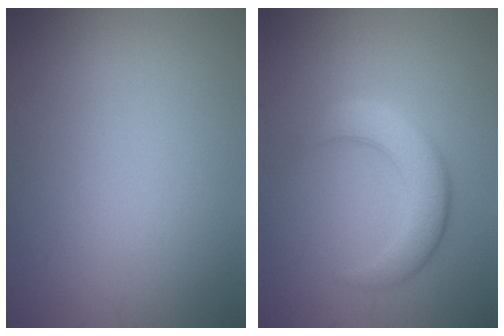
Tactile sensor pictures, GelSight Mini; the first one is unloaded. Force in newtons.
{"total": 4.7, "press": 4.7, "slide": 0.4}